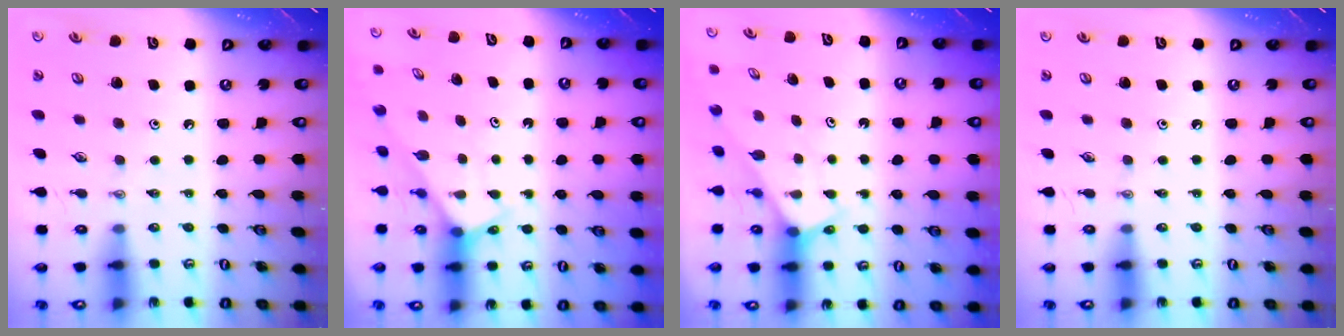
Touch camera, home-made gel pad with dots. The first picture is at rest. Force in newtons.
{"total": 2.8, "press": 2.8, "slide": 0.1}
{"total": 2.5, "press": 2.5, "slide": 0.1}
{"total": 0.0}